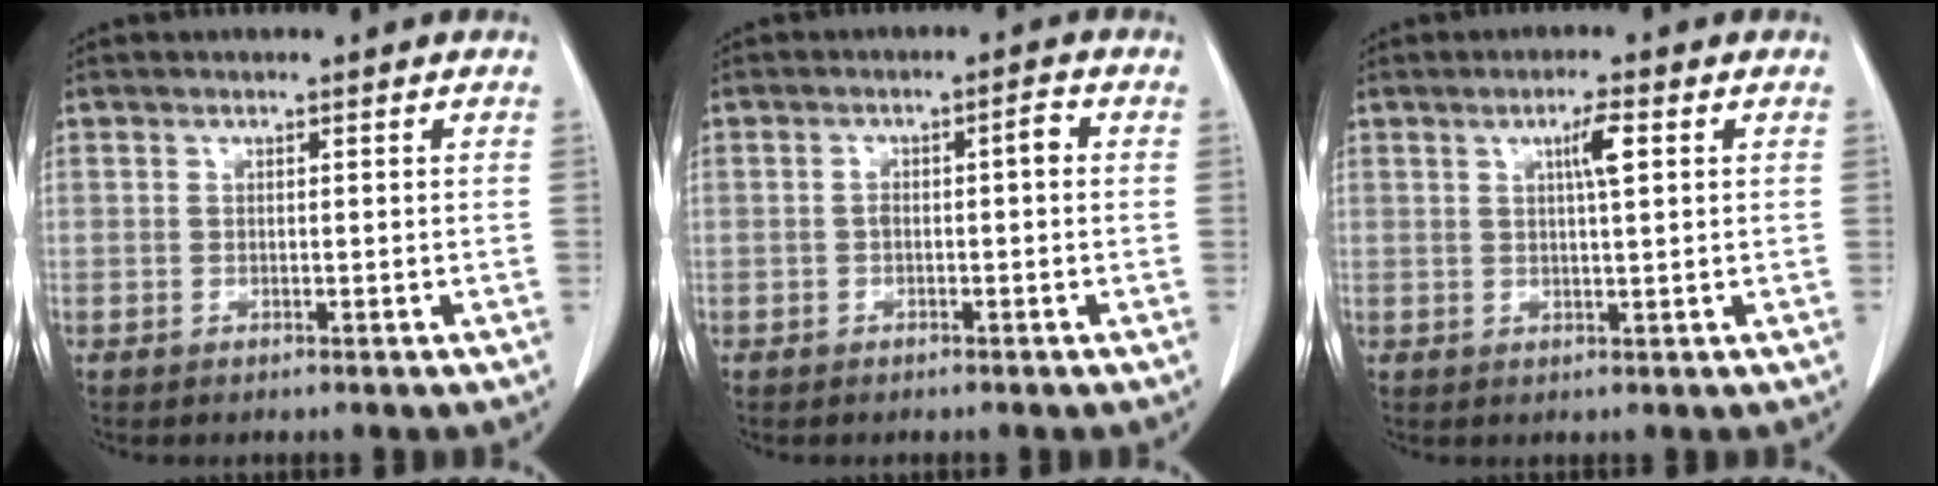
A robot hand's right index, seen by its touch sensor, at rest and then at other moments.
{"total": 2.6, "force": [-0.1, 0.8, 2.5], "torque": [-0.039, 0.015, 0.001]}
{"total": 3.5, "force": [1.2, 0.2, 3.3], "torque": [-0.059, 0.000, 0.020]}